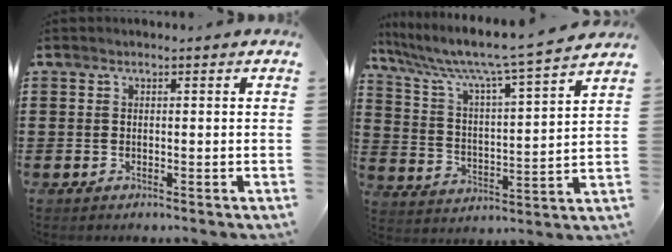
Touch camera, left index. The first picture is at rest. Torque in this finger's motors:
{"motor_torque": [2.03, -0.11, 0.29, 0.09]}